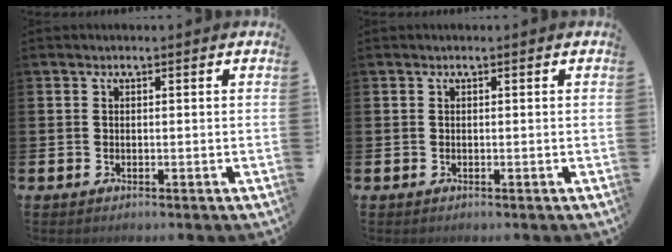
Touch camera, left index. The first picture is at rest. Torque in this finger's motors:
{"motor_torque": [-0.03, 0.00, -0.01, 0.00]}